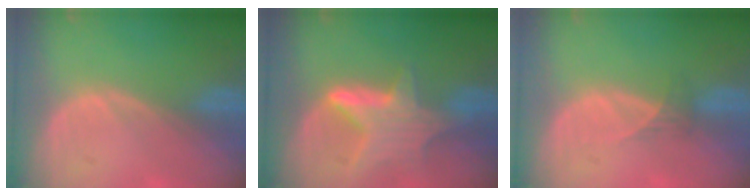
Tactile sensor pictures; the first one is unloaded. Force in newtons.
{"total": 6.8, "press": 6.6, "slide": 1.6}
{"total": 1.6, "press": 1.3, "slide": 0.9}